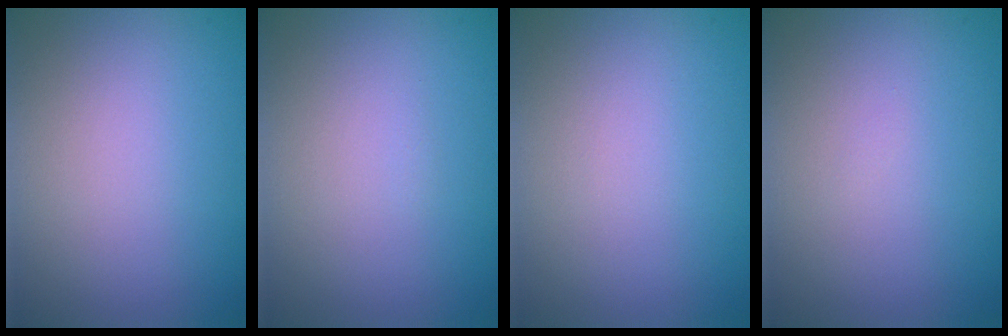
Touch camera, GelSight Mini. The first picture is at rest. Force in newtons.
{"total": 0.0}
{"total": 0.0}
{"total": 0.0}